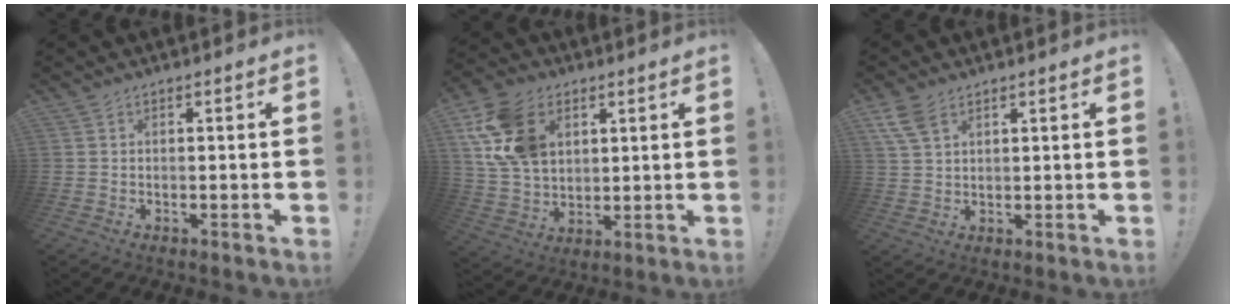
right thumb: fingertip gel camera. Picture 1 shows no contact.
{"total": 16.9, "force": [6.4, 12.3, 9.6], "torque": [-0.180, -0.019, 0.128]}
{"total": 6.3, "force": [3.7, 3.4, 3.8], "torque": [-0.070, -0.009, 0.074]}